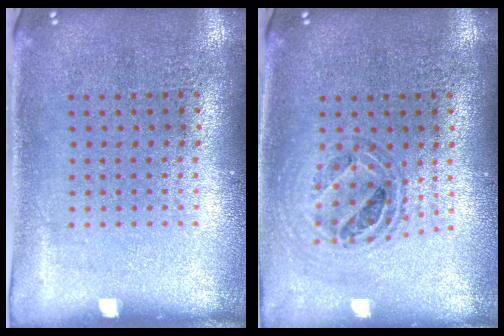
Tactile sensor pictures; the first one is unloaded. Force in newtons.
{"total": 0.8, "press": 0.8, "slide": 0.1}